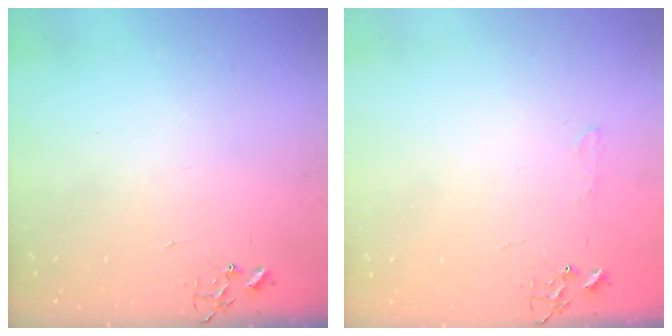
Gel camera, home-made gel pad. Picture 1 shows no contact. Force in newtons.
{"total": 4.7, "press": 4.6, "slide": 0.7}